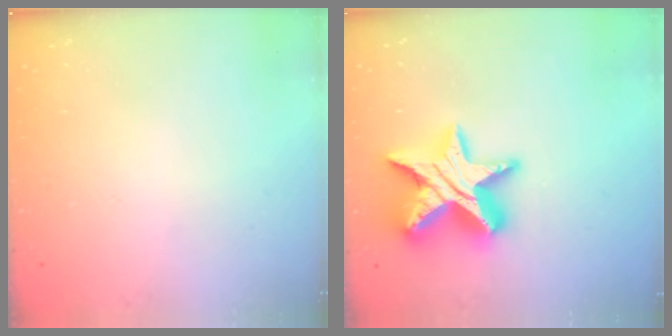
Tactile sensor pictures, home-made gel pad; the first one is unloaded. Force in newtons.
{"total": 17.8, "press": 17.7, "slide": 1.3}